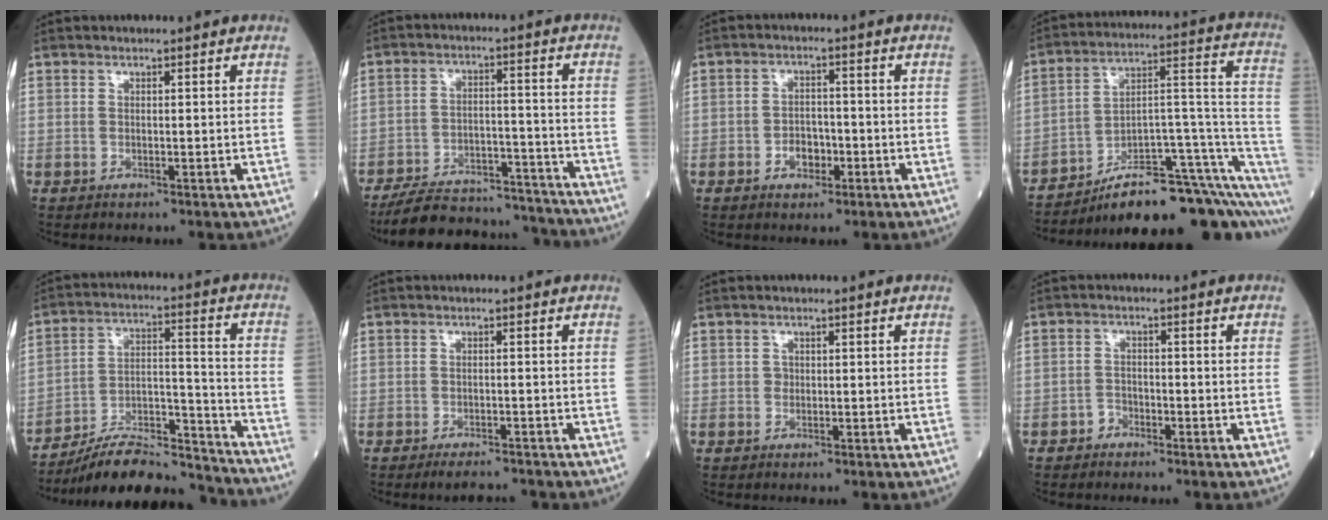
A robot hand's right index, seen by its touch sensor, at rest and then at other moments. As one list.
[{"total": 16.4, "force": [-15.5, 3.7, 4.0], "torque": [-0.068, 0.020, -0.224]}, {"total": 3.5, "force": [-1.5, 2.3, 2.2], "torque": [-0.032, 0.006, -0.025]}, {"total": 20.9, "force": [-15.9, 4.8, 12.6], "torque": [-0.094, 0.057, -0.228]}, {"total": 16.5, "force": [-15.7, 1.8, 4.7], "torque": [-0.080, 0.034, -0.259]}, {"total": 3.8, "force": [-3.4, 0.8, 1.3], "torque": [-0.018, -0.006, -0.052]}, {"total": 0.6, "force": [0.0, 0.6, 0.2], "torque": [0.000, 0.002, -0.001]}, {"total": 1.8, "force": [-1.4, 1.1, 0.3], "torque": [-0.003, 0.006, -0.028]}]